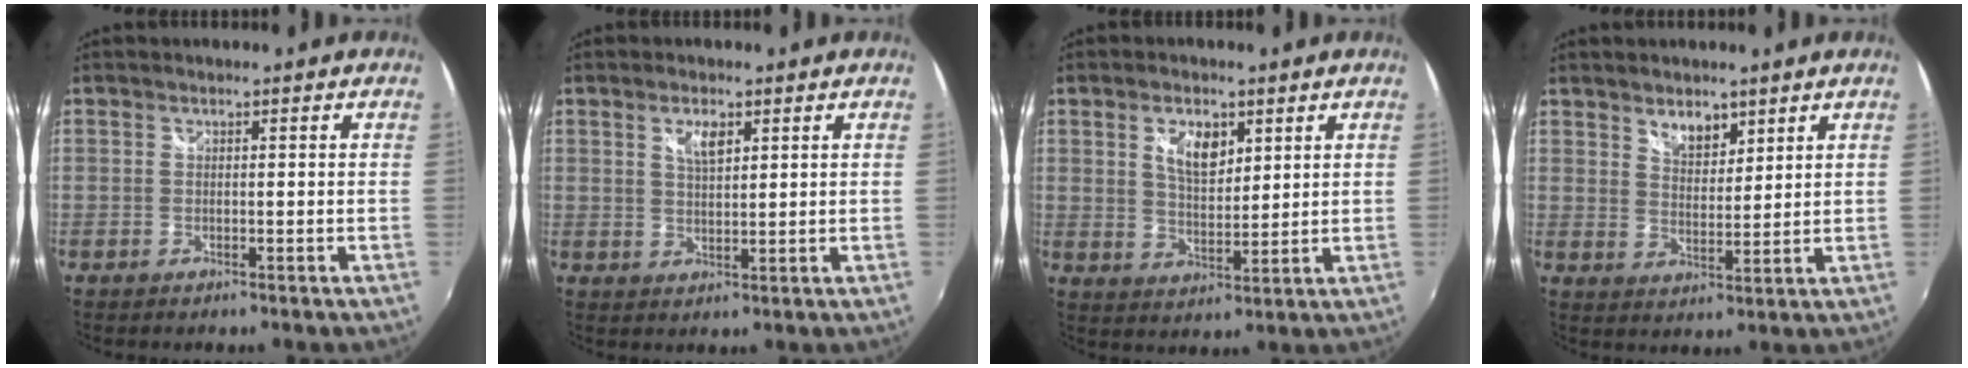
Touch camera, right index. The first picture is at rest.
{"total": 3.7, "force": [1.8, 1.6, 2.8], "torque": [-0.047, 0.001, 0.032]}
{"total": 6.6, "force": [2.9, 3.4, 4.8], "torque": [-0.084, 0.004, 0.054]}
{"total": 4.9, "force": [3.5, 2.4, 2.4], "torque": [-0.032, 0.001, 0.061]}